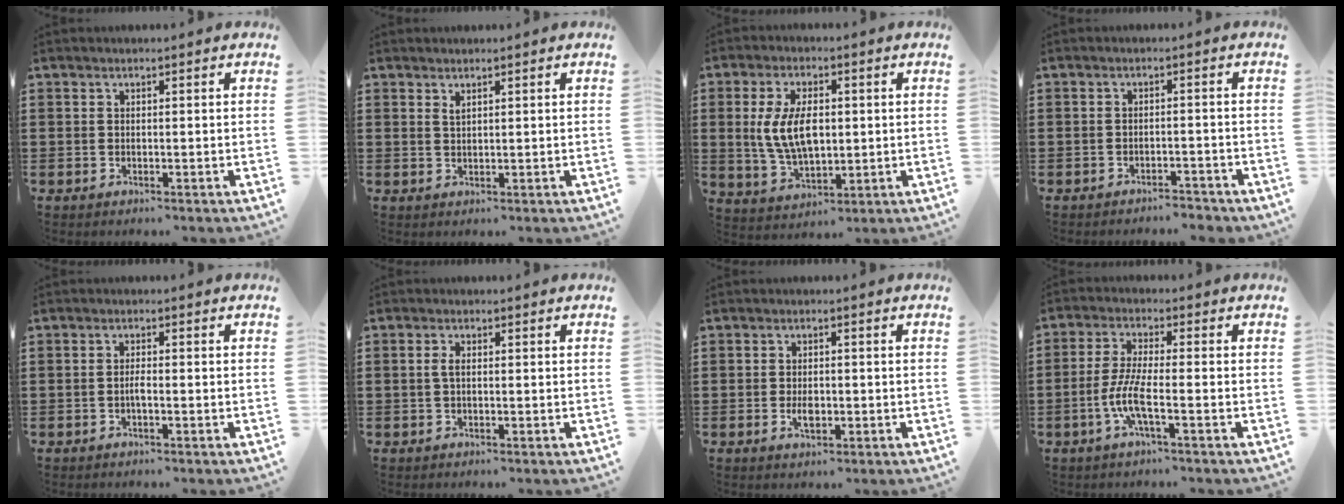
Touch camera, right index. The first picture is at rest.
{"total": 1.1, "force": [0.8, 0.3, 0.6], "torque": [-0.013, 0.002, 0.014]}
{"total": 8.6, "force": [0.8, 4.5, 7.3], "torque": [-0.153, 0.003, 0.008]}
{"total": 2.4, "force": [-2.3, 0.3, 0.3], "torque": [-0.011, 0.001, -0.049]}
{"total": 1.5, "force": [-0.5, 0.2, 1.4], "torque": [-0.029, 0.000, -0.010]}
{"total": 1.7, "force": [0.0, 0.7, 1.6], "torque": [-0.039, 0.000, -0.004]}
{"total": 2.6, "force": [-0.6, 1.3, 2.2], "torque": [-0.042, 0.001, -0.010]}
{"total": 6.2, "force": [-2.4, 1.0, 5.6], "torque": [-0.132, -0.014, -0.053]}